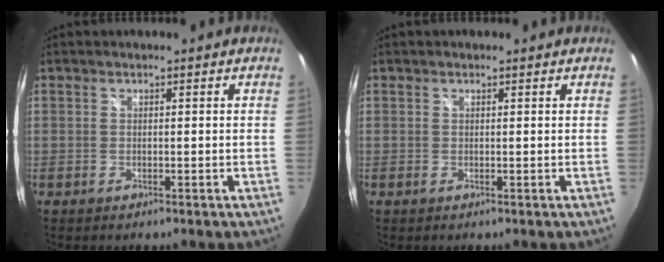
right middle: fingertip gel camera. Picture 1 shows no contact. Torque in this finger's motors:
{"motor_torque": [0.71, -0.80, 0.32, 0.04]}